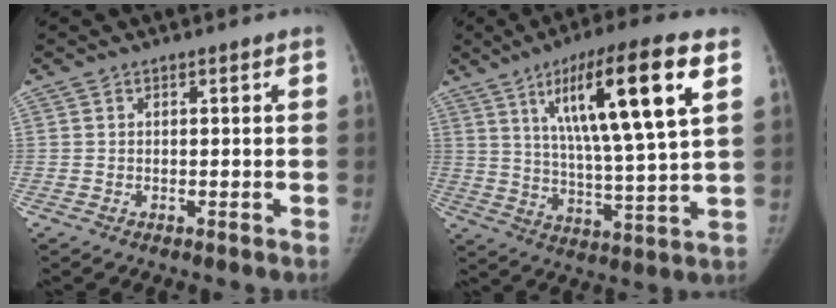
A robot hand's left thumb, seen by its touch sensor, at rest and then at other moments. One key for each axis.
{"total": 19.7, "fx": 7.9, "fy": 3.1, "fz": 17.7, "tx": -0.289, "ty": -0.025, "tz": 0.125}